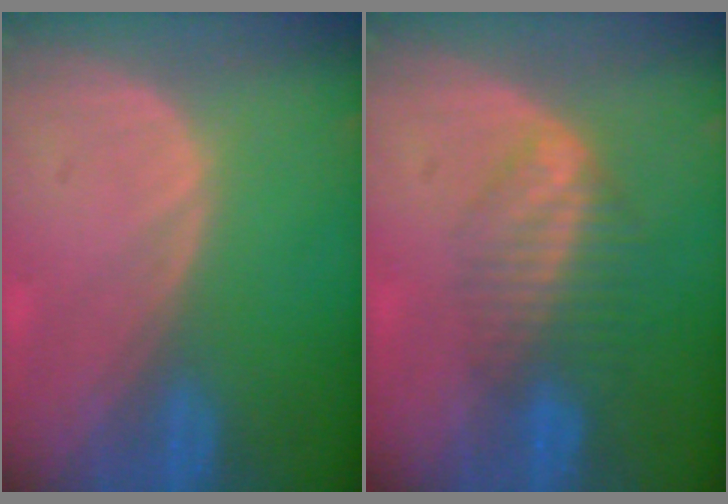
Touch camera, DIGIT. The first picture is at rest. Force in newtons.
{"total": 6.7, "press": 5.7, "slide": 3.5}